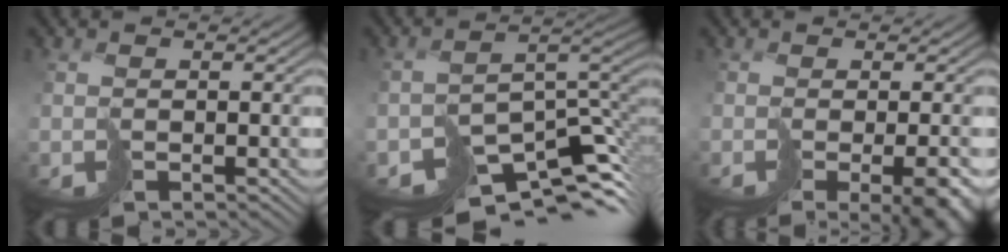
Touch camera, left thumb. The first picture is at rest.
{"total": 8.9, "force": [-6.1, 4.3, 4.8], "torque": [-0.086, -0.033, -0.070]}
{"total": 9.0, "force": [-4.4, 3.4, 7.1], "torque": [-0.092, -0.031, -0.019]}